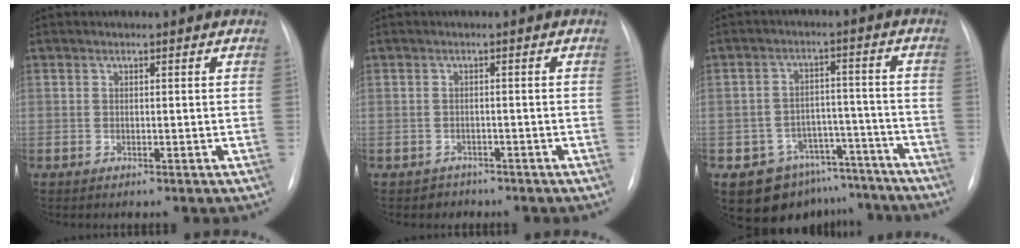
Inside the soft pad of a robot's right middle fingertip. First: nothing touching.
{"total": 1.9, "force": [-1.4, 1.2, -0.5], "torque": [-0.001, 0.005, -0.022]}
{"total": 10.5, "force": [-7.8, 6.7, 1.8], "torque": [-0.009, 0.052, -0.106]}